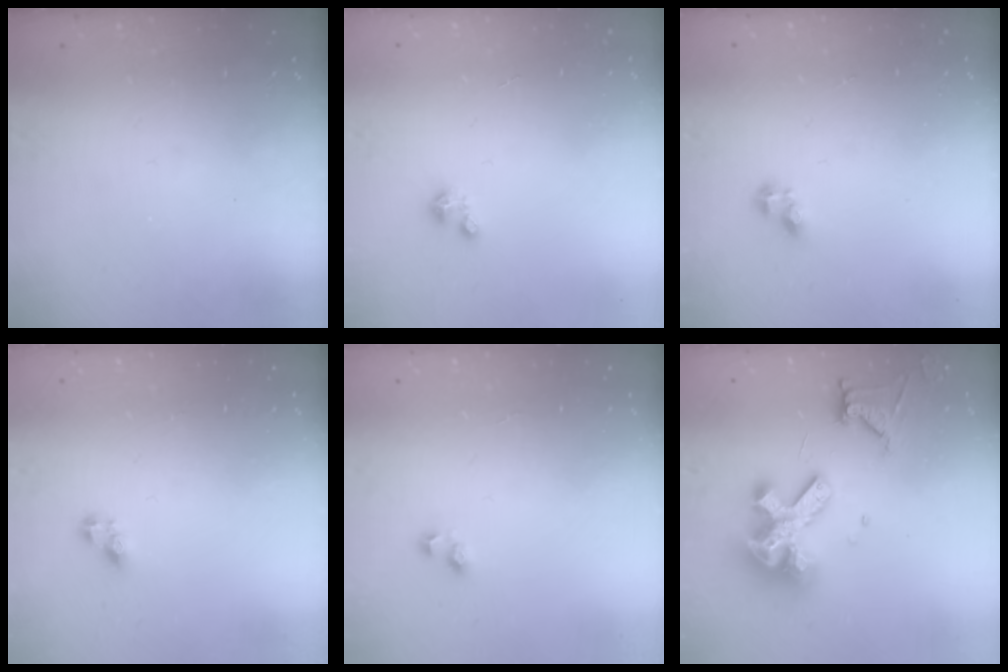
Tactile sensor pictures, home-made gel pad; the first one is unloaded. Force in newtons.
{"total": 1.4, "press": 1.4, "slide": 0.2}
{"total": 2.8, "press": 2.8, "slide": 0.3}
{"total": 4.0, "press": 4.0, "slide": 0.2}
{"total": 2.5, "press": 2.2, "slide": 1.3}
{"total": 15.2, "press": 15.1, "slide": 1.7}